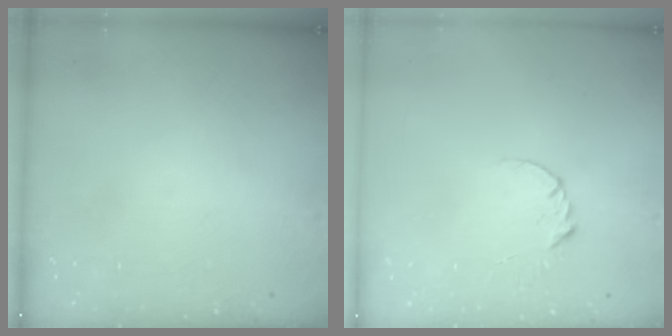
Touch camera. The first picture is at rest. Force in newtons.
{"total": 3.2, "press": 3.2, "slide": 0.3}